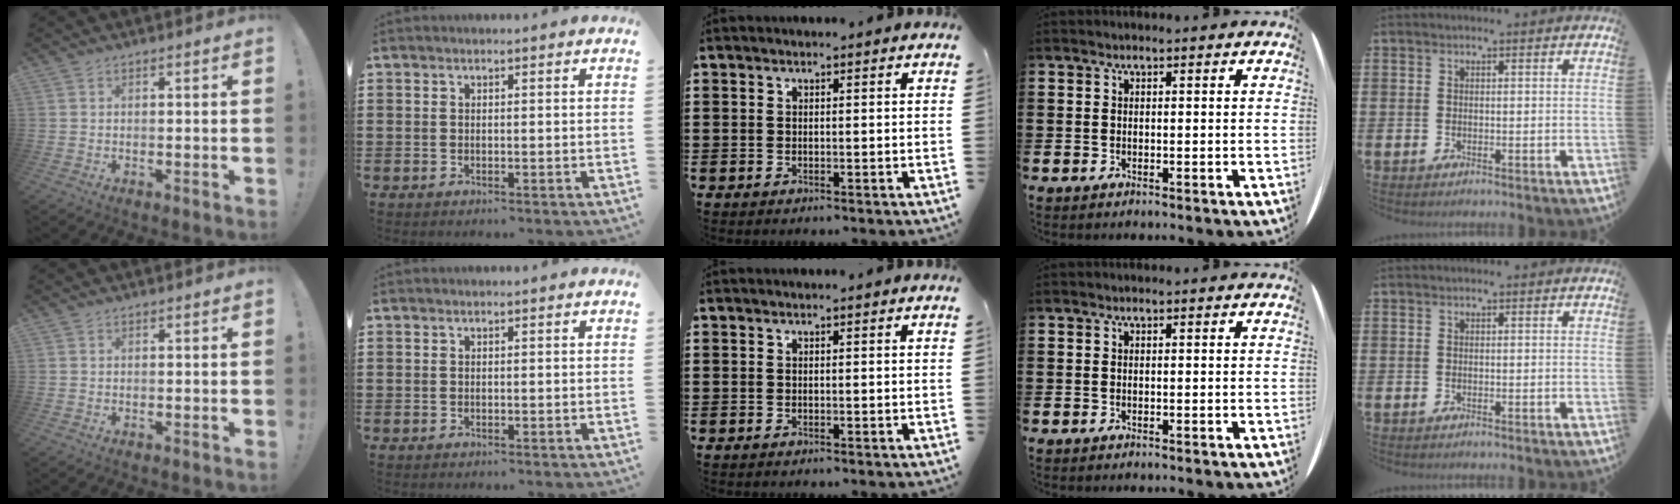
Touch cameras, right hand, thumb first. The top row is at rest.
{}